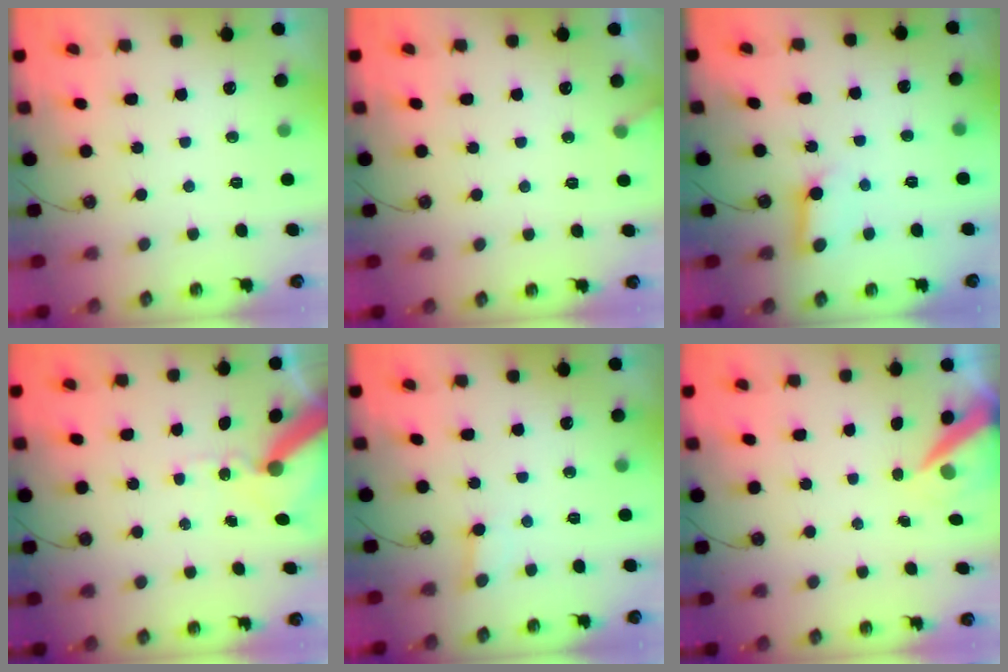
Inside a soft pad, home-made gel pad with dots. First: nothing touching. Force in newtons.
{"total": 4.1, "press": 4.1, "slide": 0.3}
{"total": 7.4, "press": 7.3, "slide": 0.9}
{"total": 10.3, "press": 10.2, "slide": 1.4}
{"total": 2.2, "press": 2.2, "slide": 0.1}
{"total": 7.0, "press": 7.0, "slide": 0.6}